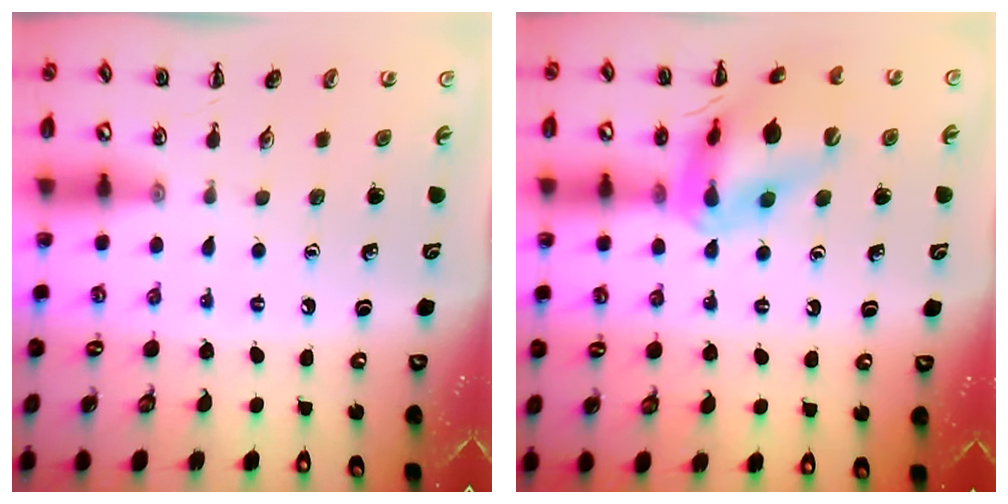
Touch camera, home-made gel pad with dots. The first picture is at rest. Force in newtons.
{"total": 16.3, "press": 16.3, "slide": 1.7}